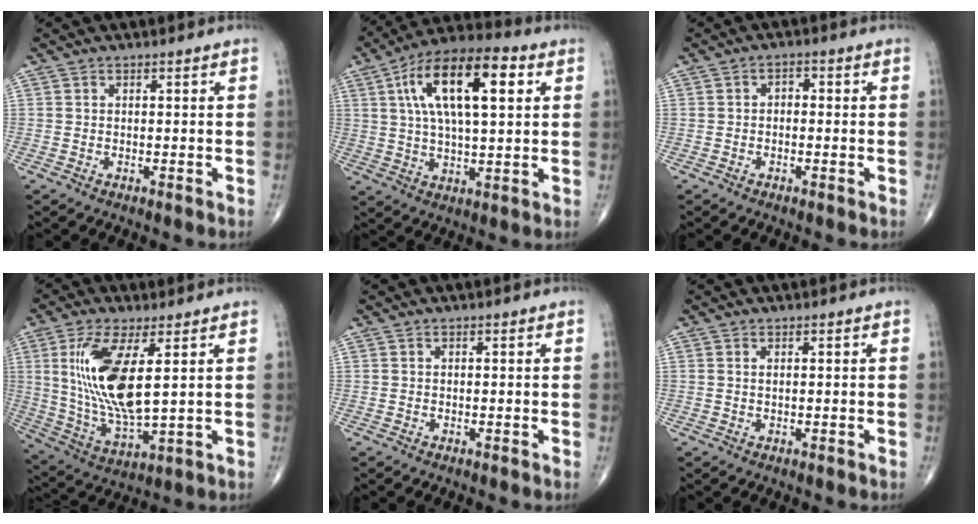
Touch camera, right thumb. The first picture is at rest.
{"total": 18.3, "force": [5.5, 7.2, 15.9], "torque": [-0.269, 0.013, 0.086]}
{"total": 1.9, "force": [-0.1, 1.3, 1.4], "torque": [-0.014, 0.010, -0.008]}
{"total": 15.9, "force": [3.6, 5.4, 14.6], "torque": [-0.307, -0.027, 0.079]}
{"total": 0.0}
{"total": 0.6, "force": [0.2, 0.1, 0.5], "torque": [-0.015, 0.002, 0.005]}